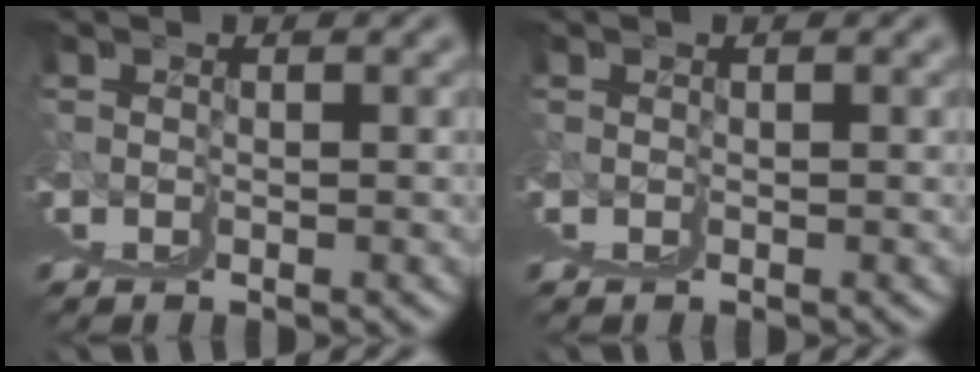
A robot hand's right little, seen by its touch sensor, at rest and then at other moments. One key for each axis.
{"total": 0.0}